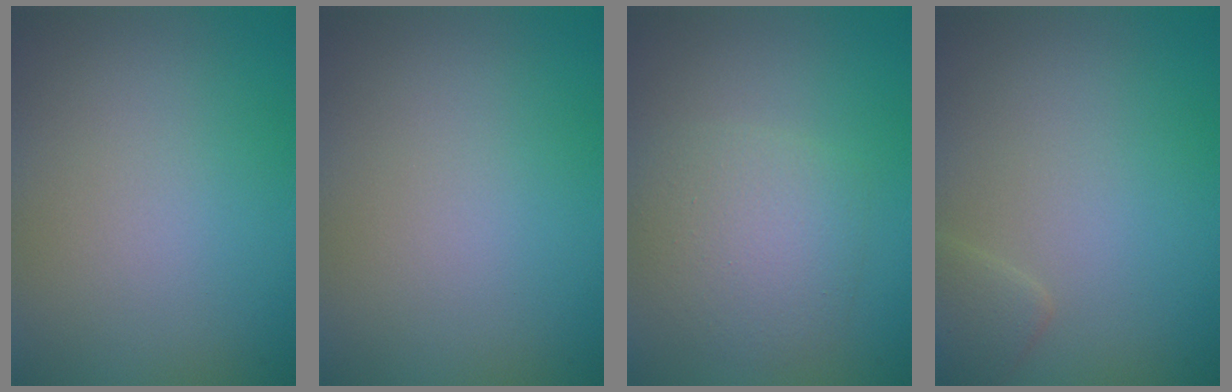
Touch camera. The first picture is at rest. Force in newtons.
{"total": 0.0}
{"total": 3.5, "press": 3.5, "slide": 0.1}
{"total": 1.4, "press": 1.4, "slide": 0.1}